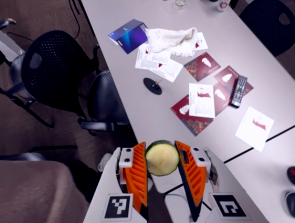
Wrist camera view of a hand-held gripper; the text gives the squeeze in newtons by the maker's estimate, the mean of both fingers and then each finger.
{"total": 10.7, "left": 10.4, "right": 10.9}